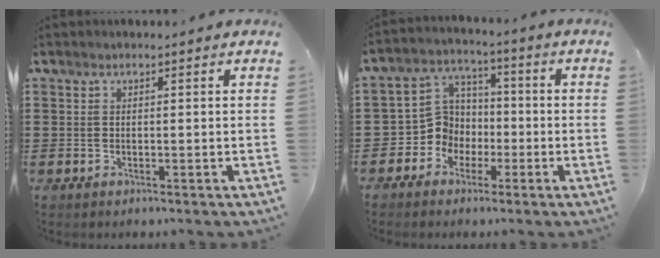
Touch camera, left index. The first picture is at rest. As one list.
[{"total": 7.1, "force": [-1.7, 6.6, 1.8], "torque": [-0.078, 0.001, -0.038]}]